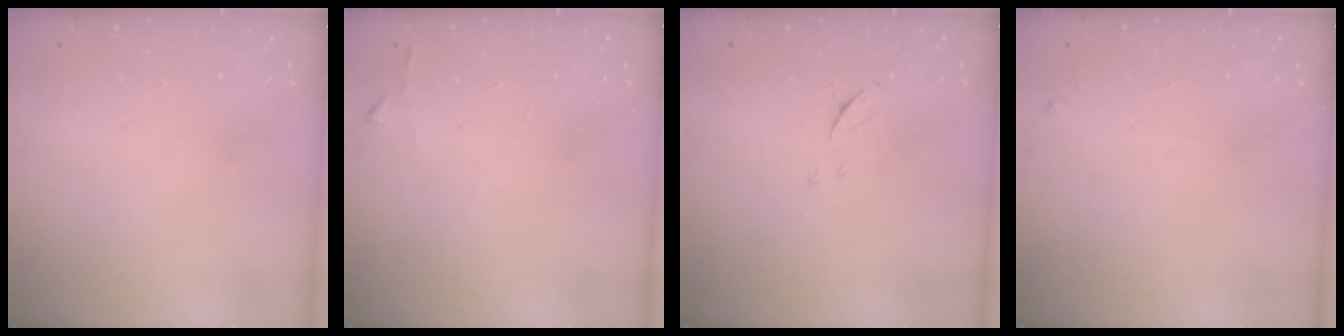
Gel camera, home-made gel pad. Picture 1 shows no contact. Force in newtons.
{"total": 2.9, "press": 2.9, "slide": 0.3}
{"total": 5.9, "press": 5.9, "slide": 0.5}
{"total": 2.4, "press": 2.4, "slide": 0.4}